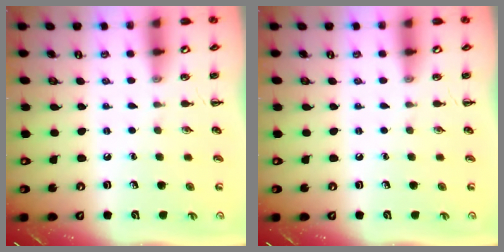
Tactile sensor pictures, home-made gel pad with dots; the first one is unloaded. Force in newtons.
{"total": 0.0}